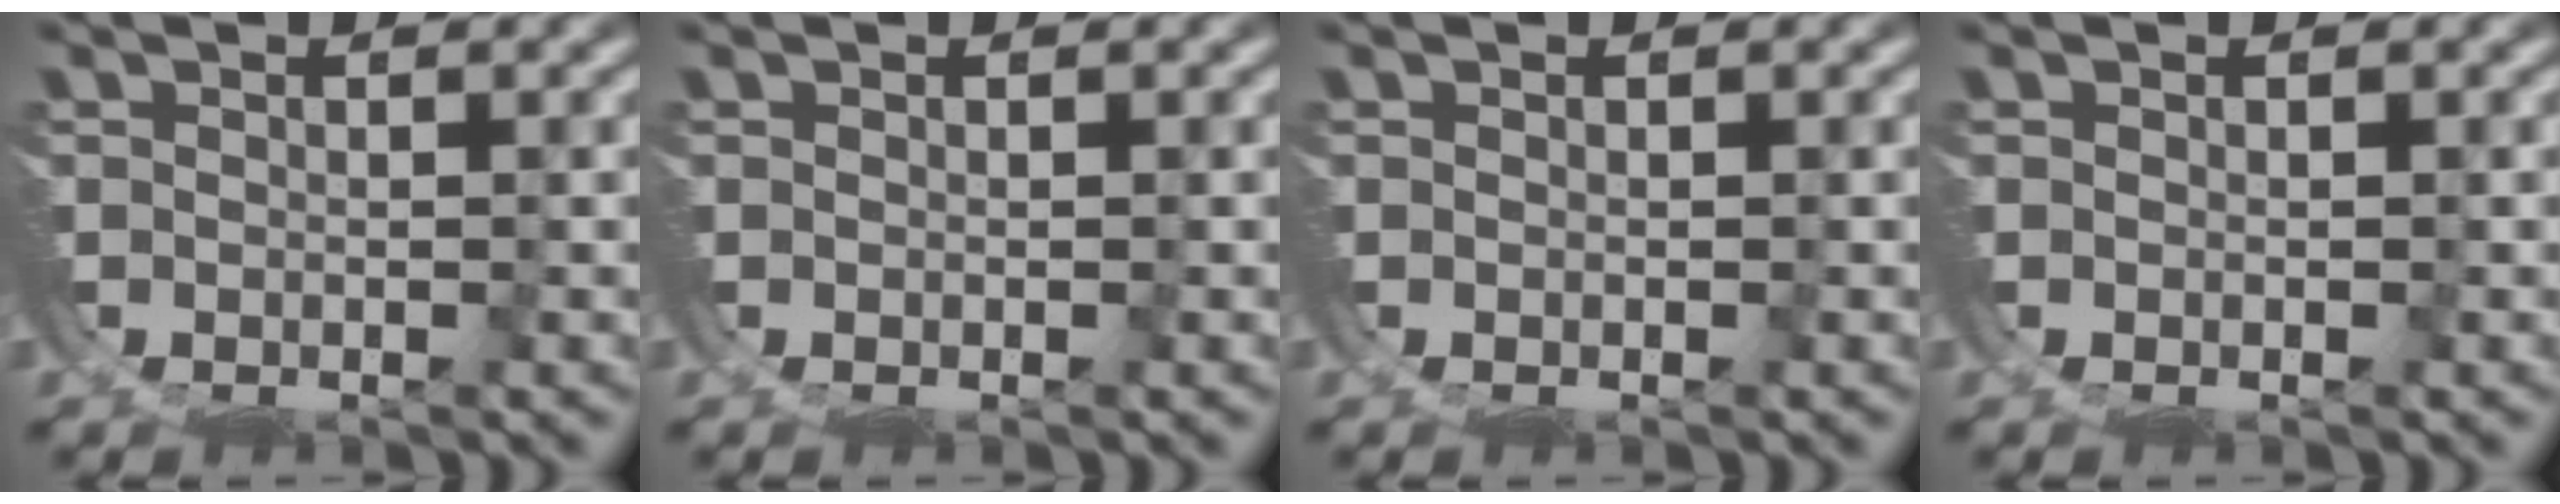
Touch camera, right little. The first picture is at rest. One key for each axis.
{"total": 0.0}
{"total": 0.0}
{"total": 0.0}